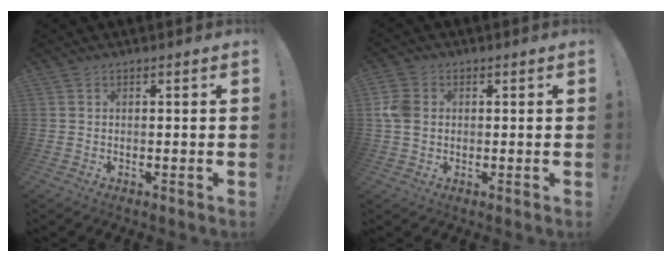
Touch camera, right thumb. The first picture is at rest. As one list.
[{"total": 7.1, "force": [0.4, 5.6, 4.2], "torque": [-0.084, 0.010, 0.009]}]